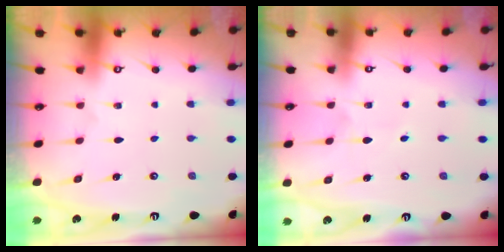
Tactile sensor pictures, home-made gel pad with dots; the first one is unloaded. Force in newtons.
{"total": 4.9, "press": 4.9, "slide": 0.5}